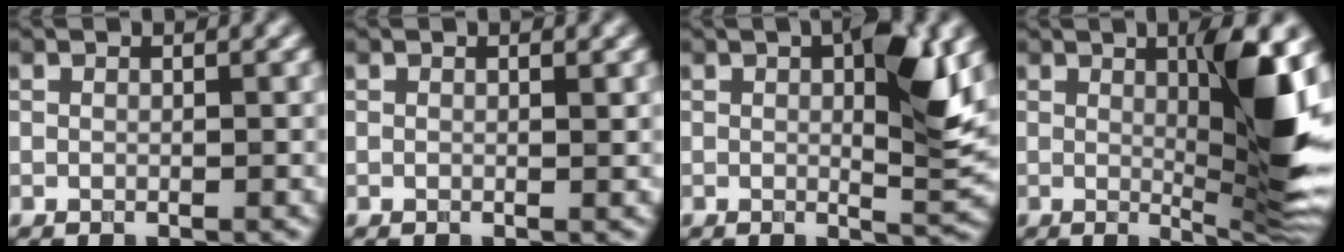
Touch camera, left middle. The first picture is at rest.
{"total": 0.5, "force": [0.2, 0.1, 0.5], "torque": [-0.006, -0.001, 0.002]}
{"total": 6.5, "force": [1.4, 1.8, 6.1], "torque": [-0.079, 0.001, 0.019]}
{"total": 8.3, "force": [1.1, 1.5, 8.0], "torque": [-0.108, -0.010, 0.024]}